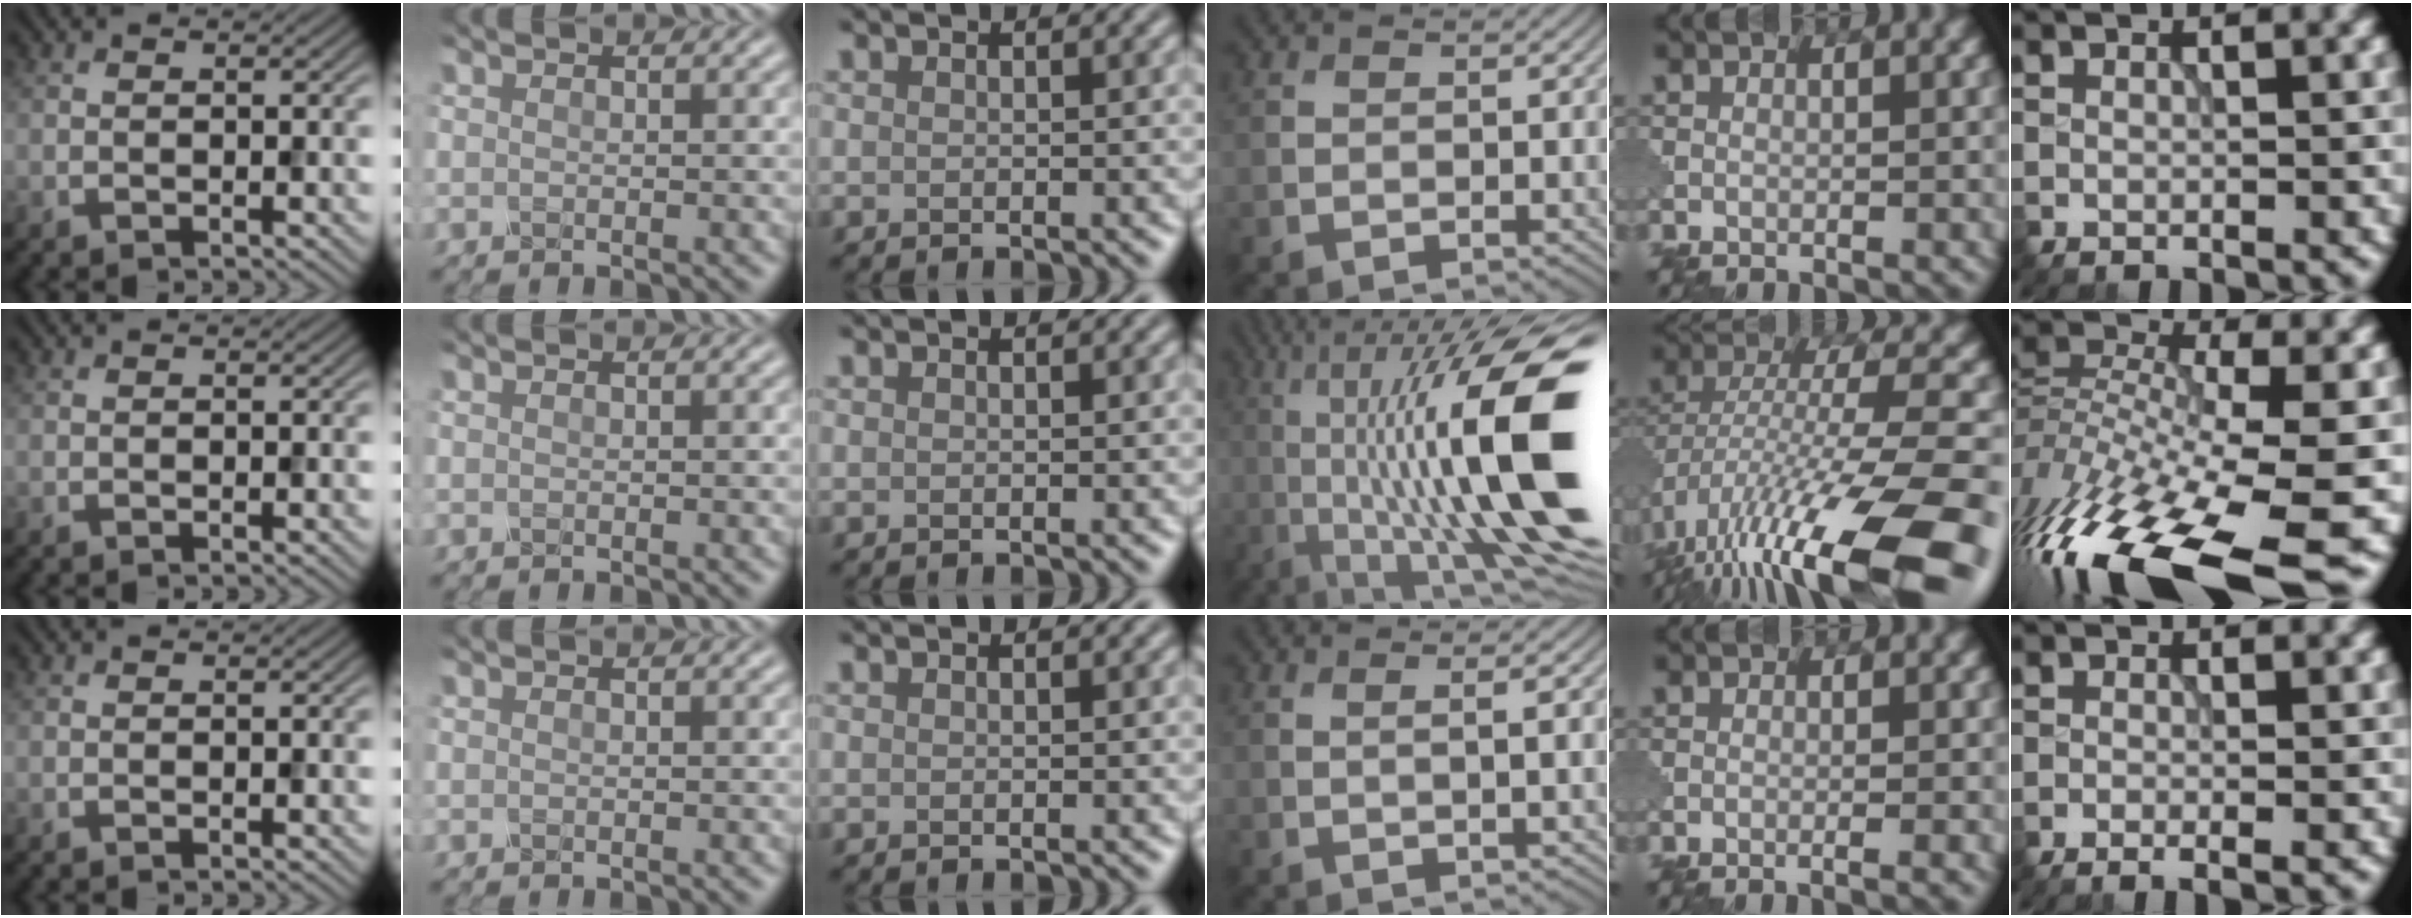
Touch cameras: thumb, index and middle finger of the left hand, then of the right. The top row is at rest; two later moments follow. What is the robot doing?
{"motion": "shake", "object": "plastic piggy bank"}